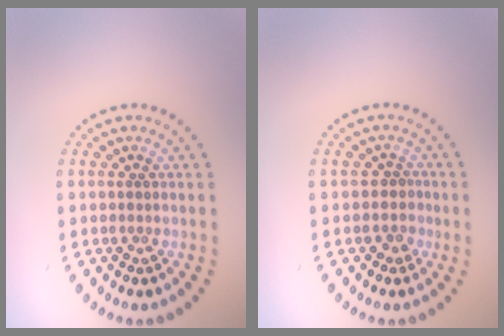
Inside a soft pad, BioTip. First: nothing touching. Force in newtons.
{"total": 1.6, "press": 1.2, "slide": 1.0}